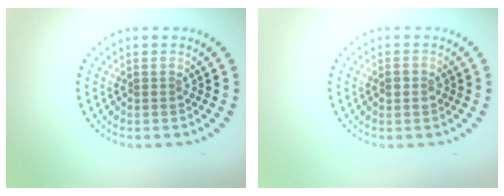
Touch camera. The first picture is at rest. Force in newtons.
{"total": 1.5, "press": 1.5, "slide": 0.2}